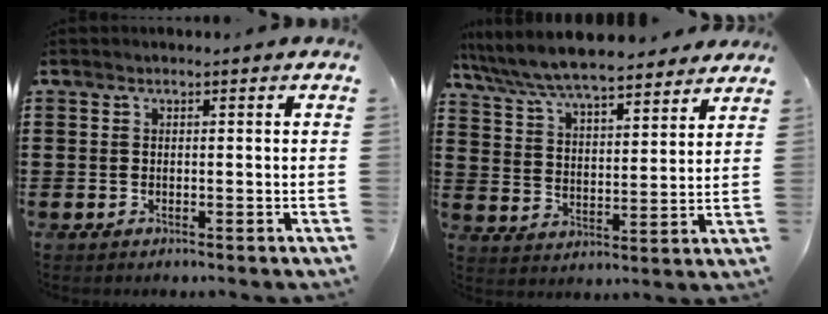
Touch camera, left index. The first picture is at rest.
{"total": 7.7, "force": [7.2, 0.7, 2.6], "torque": [-0.081, -0.040, 0.126]}